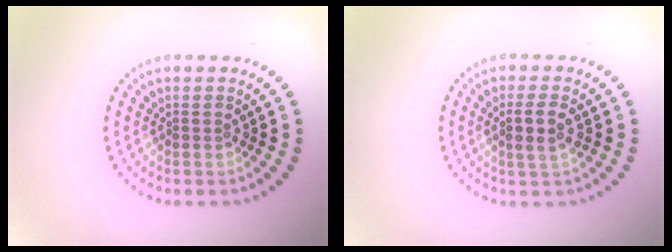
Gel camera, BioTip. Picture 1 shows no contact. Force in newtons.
{"total": 2.1, "press": 2.0, "slide": 0.7}